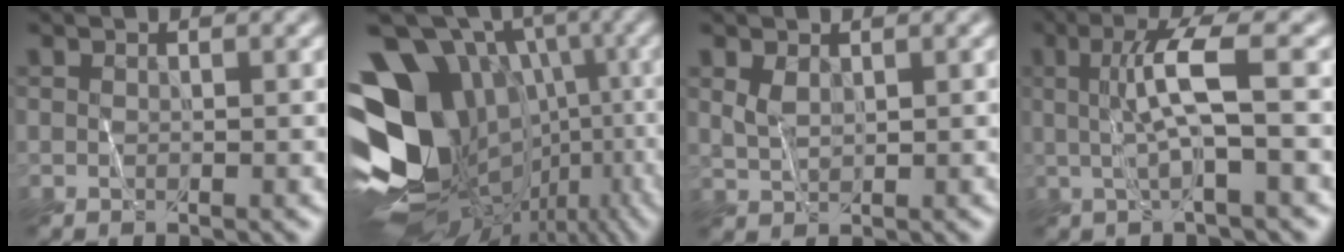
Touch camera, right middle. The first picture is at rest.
{"total": 18.7, "force": [-1.1, 14.7, 11.5], "torque": [-0.214, -0.017, 0.043]}
{"total": 1.1, "force": [0.4, 0.8, 0.6], "torque": [-0.019, 0.004, 0.025]}
{"total": 4.0, "force": [0.0, 0.4, 4.0], "torque": [-0.082, 0.005, 0.010]}